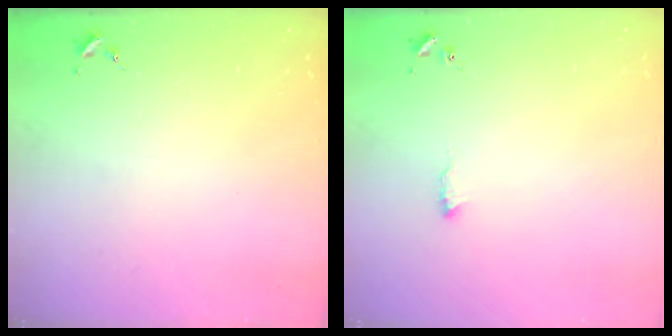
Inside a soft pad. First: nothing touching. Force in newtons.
{"total": 6.8, "press": 6.7, "slide": 0.8}